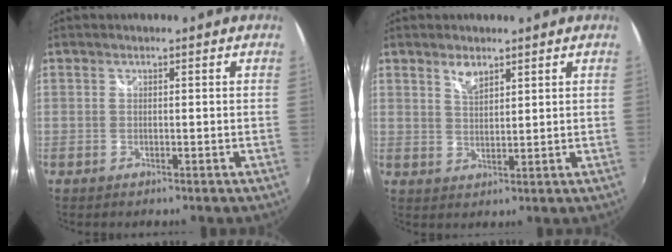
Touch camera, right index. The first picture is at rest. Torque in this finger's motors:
{"motor_torque": [0.03, 0.00, 0.02, 0.02]}